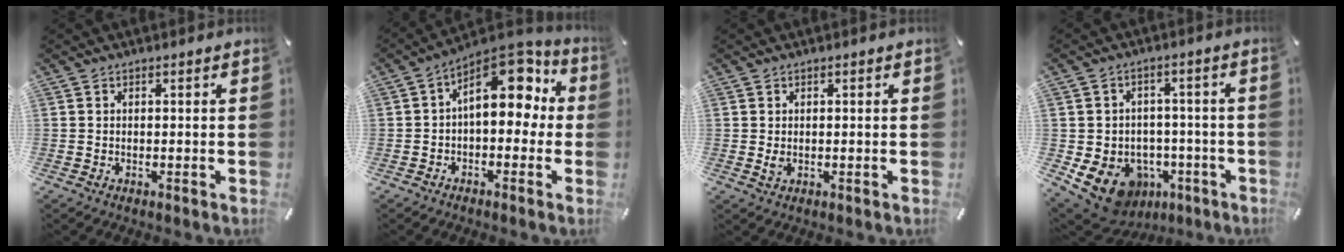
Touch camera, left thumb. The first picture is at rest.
{"total": 13.8, "force": [5.1, 8.2, 9.8], "torque": [-0.130, -0.038, 0.090]}
{"total": 1.5, "force": [0.0, 1.1, 1.0], "torque": [-0.012, -0.001, -0.002]}
{"total": 11.8, "force": [-4.8, 9.7, 4.7], "torque": [-0.097, 0.015, -0.075]}